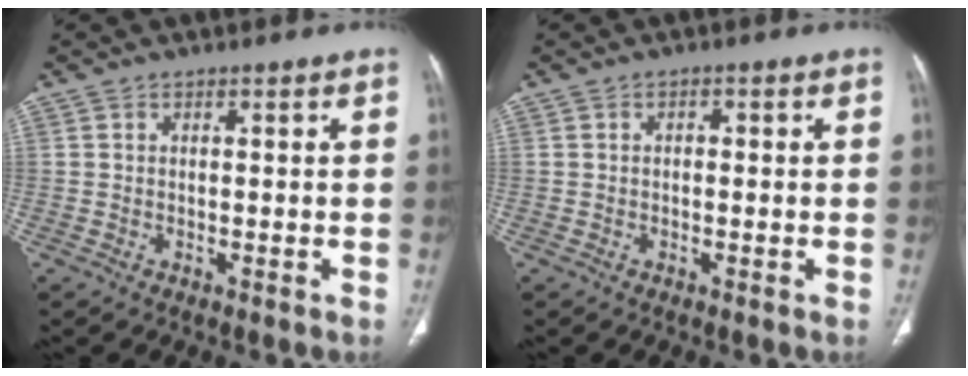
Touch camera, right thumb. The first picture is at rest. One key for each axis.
{"total": 0.9, "fx": 0.0, "fy": 0.6, "fz": 0.7, "tx": -0.007, "ty": 0.005, "tz": -0.002}